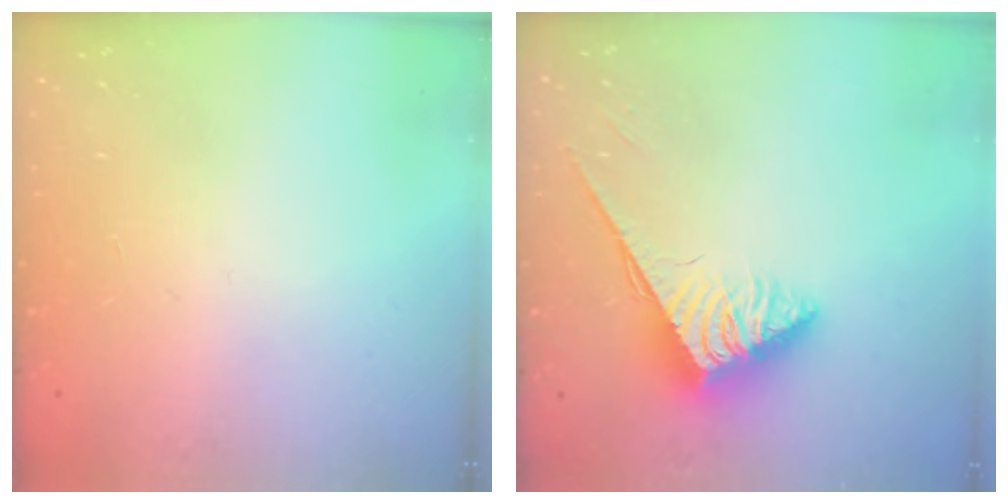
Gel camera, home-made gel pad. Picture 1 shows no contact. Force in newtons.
{"total": 3.6, "press": 3.6, "slide": 0.6}